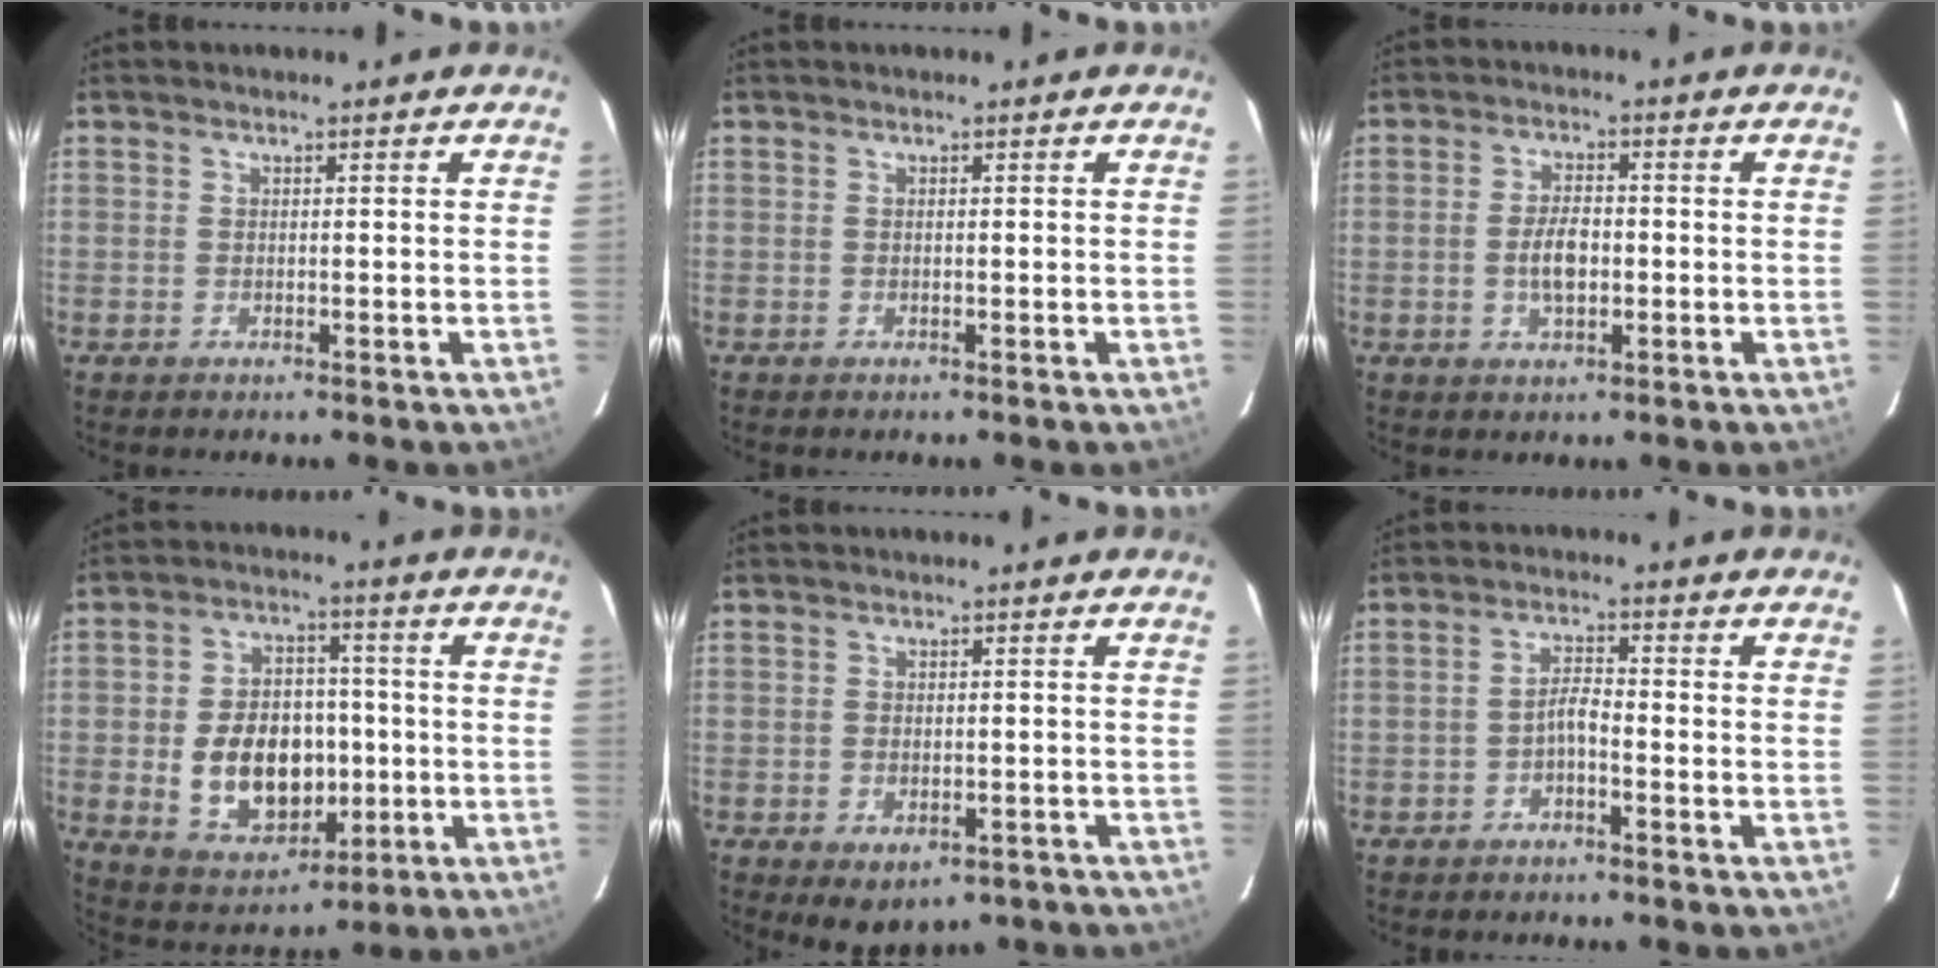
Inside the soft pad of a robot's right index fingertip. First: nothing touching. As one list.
[{"total": 0.0}, {"total": 5.2, "force": [-0.9, 2.7, 4.4], "torque": [-0.084, 0.003, -0.012]}, {"total": 14.0, "force": [-2.1, 10.1, 9.5], "torque": [-0.197, 0.012, -0.008]}, {"total": 6.3, "force": [-3.6, 3.8, 3.4], "torque": [-0.059, -0.010, -0.035]}, {"total": 2.5, "force": [-1.7, 0.4, 1.7], "torque": [-0.037, 0.010, -0.031]}]